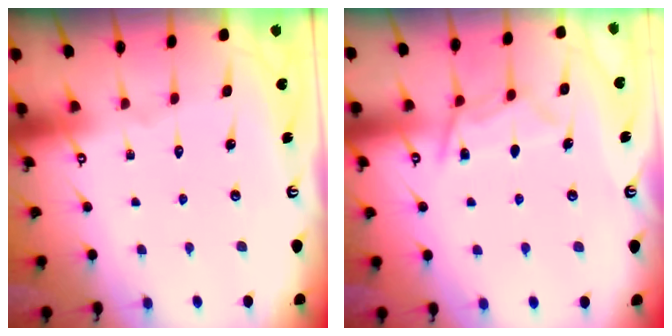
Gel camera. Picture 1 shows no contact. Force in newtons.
{"total": 8.9, "press": 8.9, "slide": 0.9}